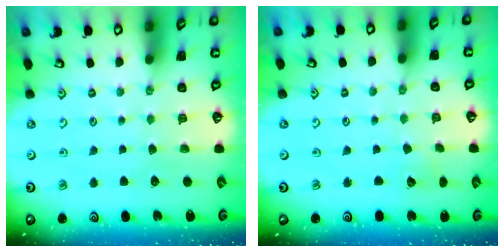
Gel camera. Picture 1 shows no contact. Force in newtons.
{"total": 3.4, "press": 3.3, "slide": 0.6}